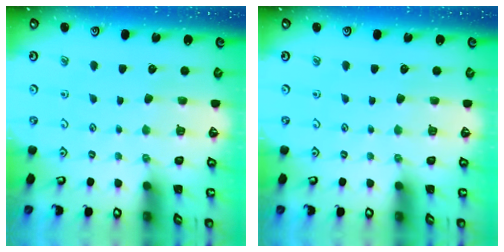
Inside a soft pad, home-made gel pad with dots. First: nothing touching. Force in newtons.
{"total": 0.0}